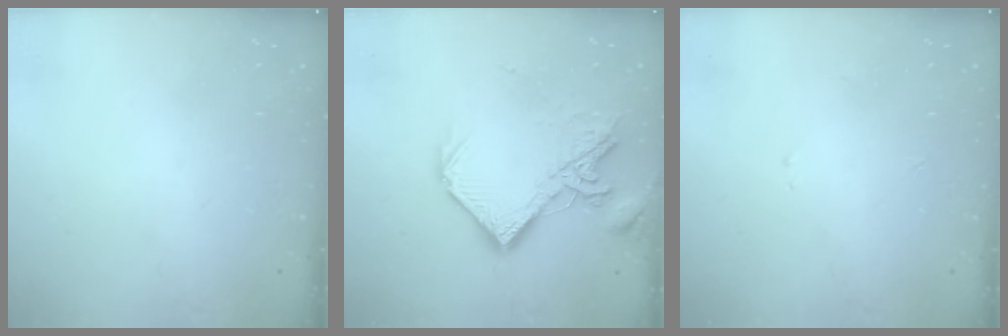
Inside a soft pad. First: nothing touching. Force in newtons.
{"total": 15.0, "press": 14.9, "slide": 1.3}
{"total": 2.4, "press": 2.4, "slide": 0.3}